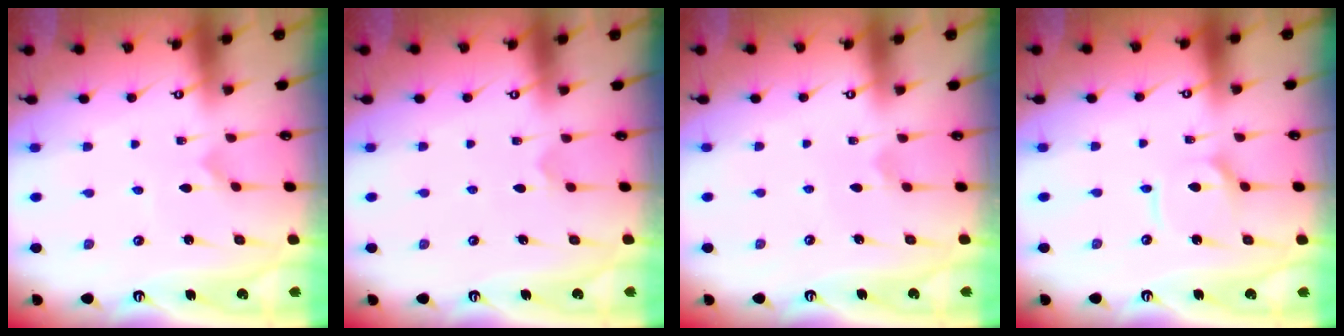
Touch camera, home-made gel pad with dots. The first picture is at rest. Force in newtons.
{"total": 3.7, "press": 3.6, "slide": 0.7}
{"total": 3.7, "press": 3.7, "slide": 0.6}
{"total": 5.8, "press": 5.8, "slide": 0.6}